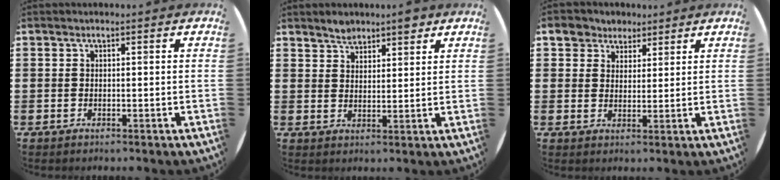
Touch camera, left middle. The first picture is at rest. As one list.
[{"total": 3.8, "force": [3.3, 1.6, 0.9], "torque": [-0.014, -0.002, 0.060]}, {"total": 4.4, "force": [3.3, 2.8, 0.2], "torque": [-0.014, 0.006, 0.061]}]